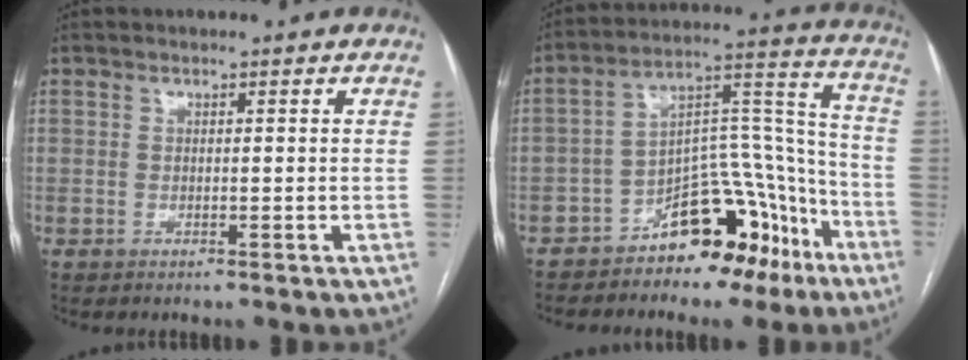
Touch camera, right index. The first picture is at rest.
{"total": 14.8, "force": [-9.7, 6.8, 8.8], "torque": [-0.121, 0.063, -0.146]}